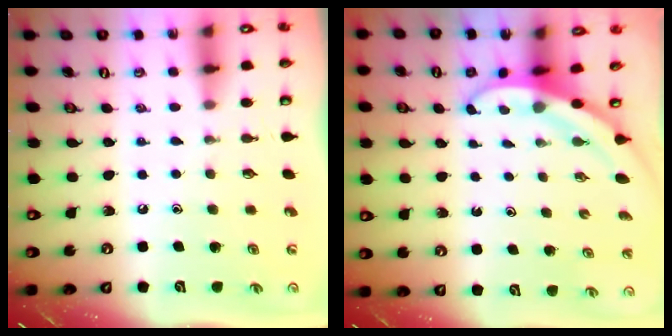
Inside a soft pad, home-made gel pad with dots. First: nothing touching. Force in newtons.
{"total": 3.1, "press": 3.1, "slide": 0.1}